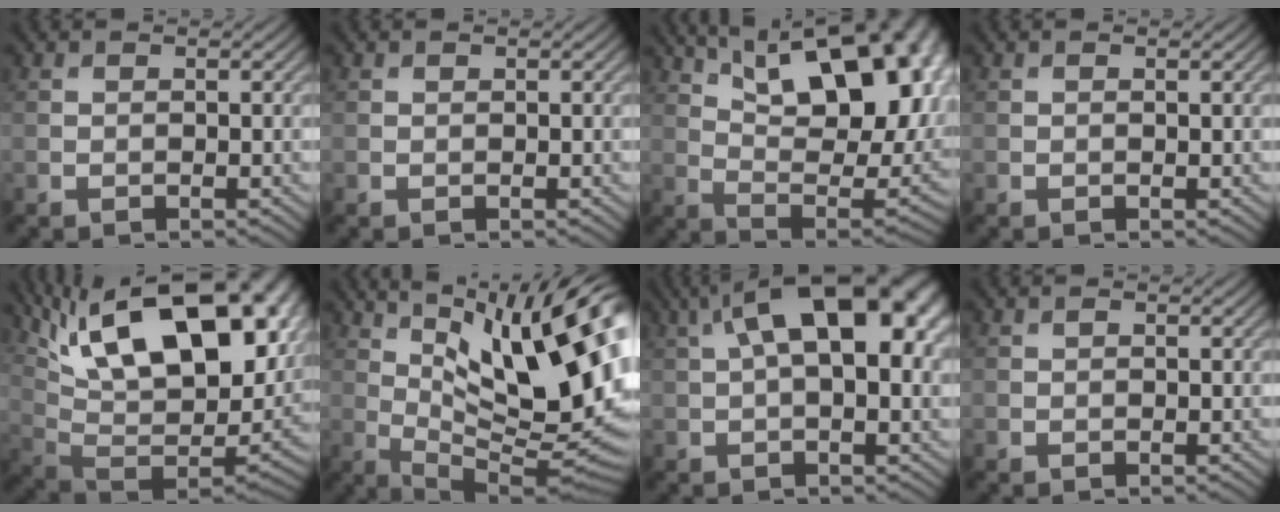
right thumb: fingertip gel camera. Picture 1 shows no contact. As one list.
[{"total": 0.0}, {"total": 22.2, "force": [10.3, 10.5, 16.6], "torque": [-0.233, 0.043, 0.171]}, {"total": 0.0}, {"total": 23.2, "force": [10.0, 11.1, 17.7], "torque": [-0.284, 0.045, 0.190]}, {"total": 19.4, "force": [6.2, 6.9, 17.1], "torque": [-0.243, 0.025, 0.104]}, {"total": 14.6, "force": [3.6, 6.6, 12.5], "torque": [-0.185, 0.026, 0.048]}, {"total": 0.0}]